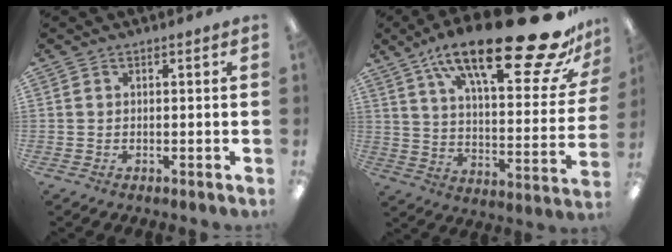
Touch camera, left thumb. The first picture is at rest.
{"total": 30.7, "force": [19.3, 8.9, 22.1], "torque": [-0.333, -0.121, 0.309]}